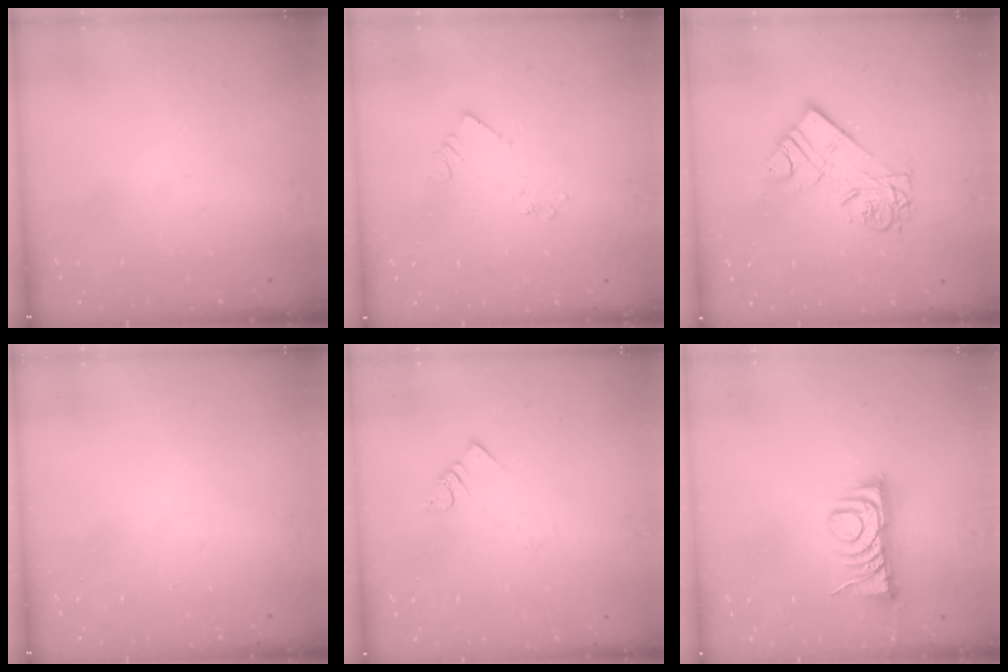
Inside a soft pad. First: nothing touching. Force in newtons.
{"total": 2.3, "press": 2.3, "slide": 0.1}
{"total": 11.4, "press": 11.4, "slide": 1.0}
{"total": 0.0}
{"total": 1.5, "press": 1.5, "slide": 0.3}
{"total": 8.1, "press": 8.1, "slide": 0.1}